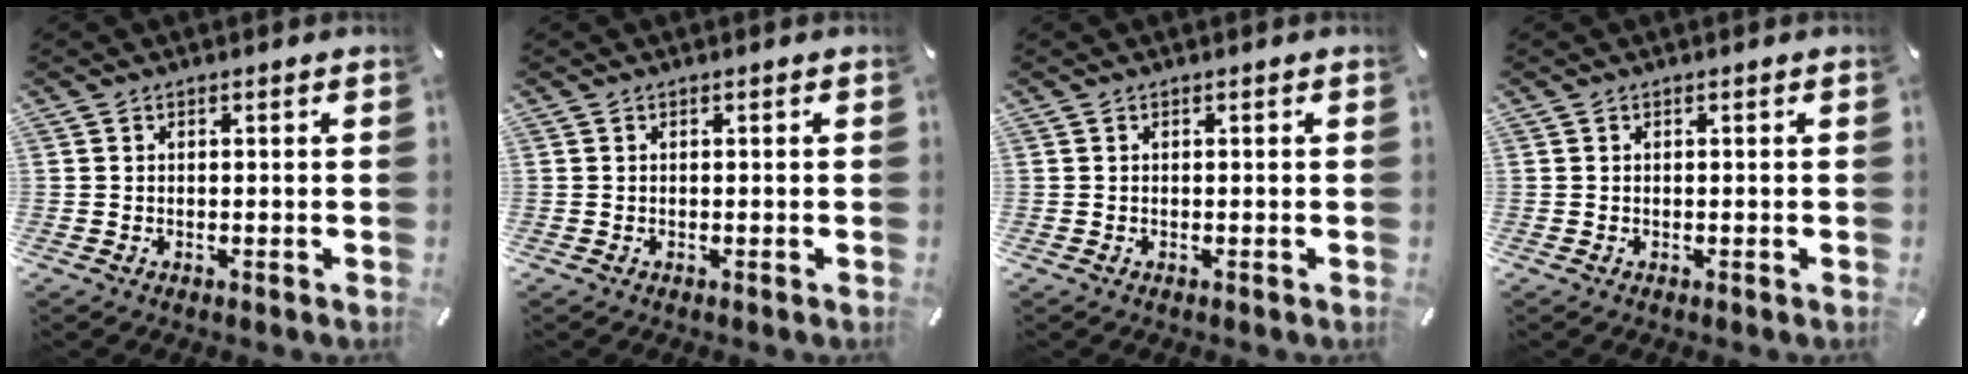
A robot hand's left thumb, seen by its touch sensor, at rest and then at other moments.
{"total": 0.0}
{"total": 0.0}
{"total": 0.0}